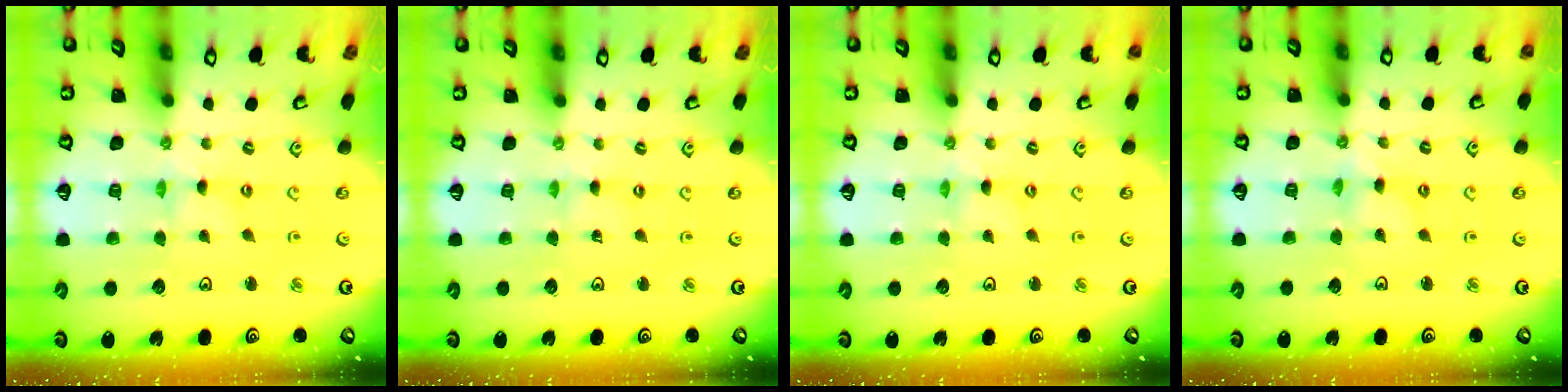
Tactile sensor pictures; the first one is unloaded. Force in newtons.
{"total": 0.5, "press": 0.5, "slide": 0.1}
{"total": 0.8, "press": 0.8, "slide": 0.1}
{"total": 2.5, "press": 2.5, "slide": 0.2}